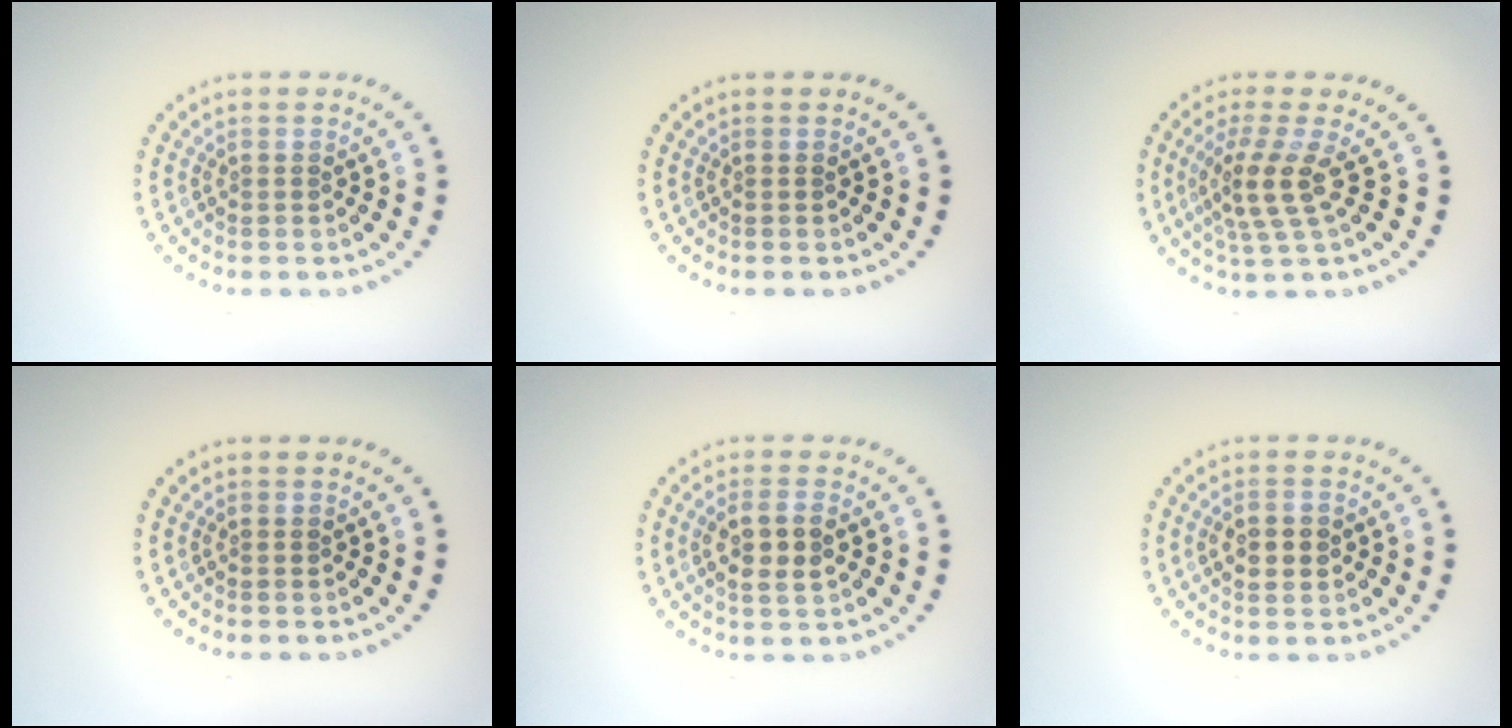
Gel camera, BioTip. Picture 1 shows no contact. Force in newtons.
{"total": 0.0}
{"total": 3.5, "press": 2.6, "slide": 2.3}
{"total": 0.0}
{"total": 2.8, "press": 2.7, "slide": 0.8}
{"total": 3.1, "press": 3.1, "slide": 0.1}